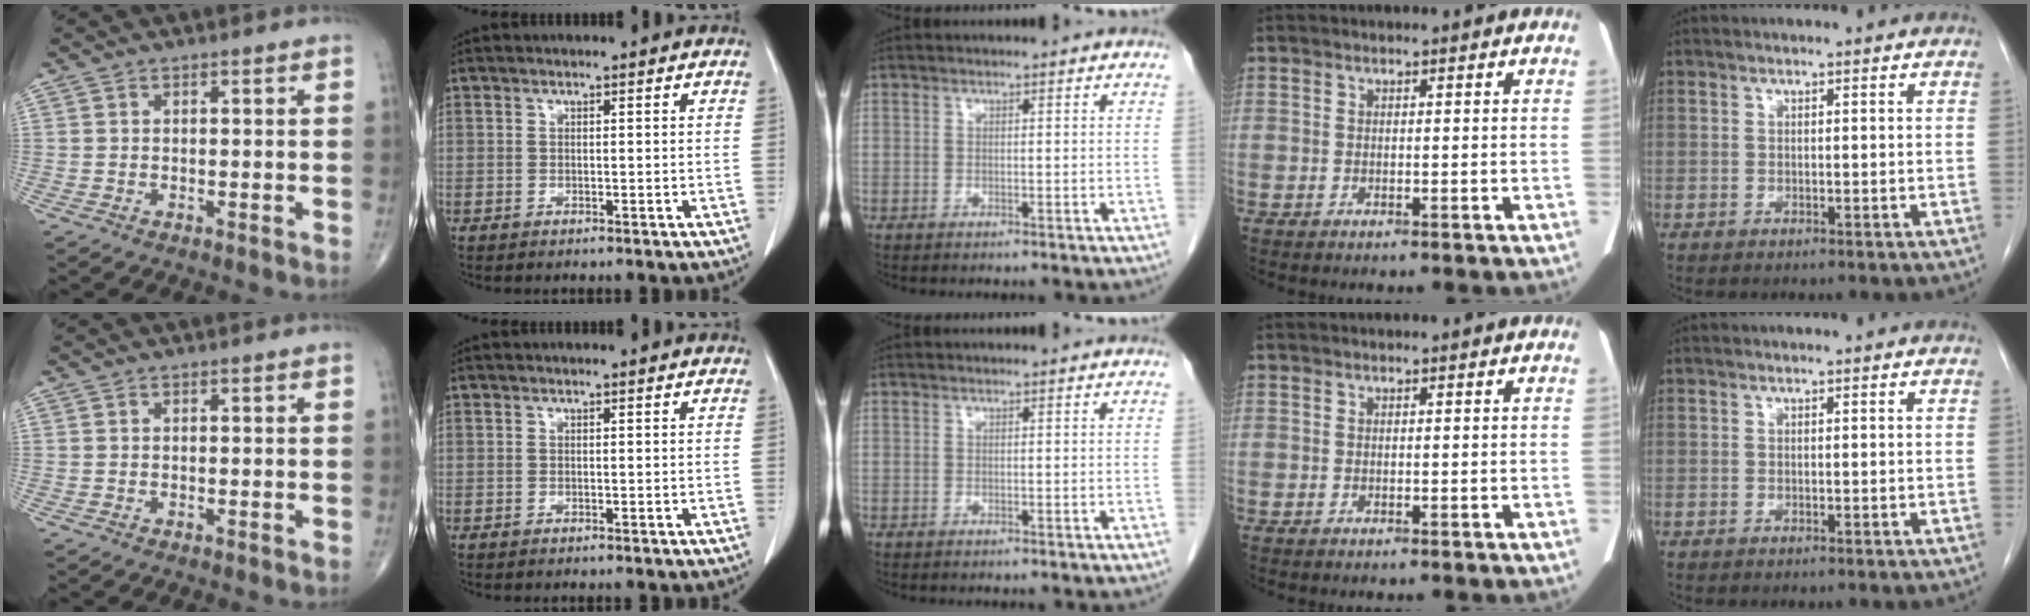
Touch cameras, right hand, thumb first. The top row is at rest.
{}